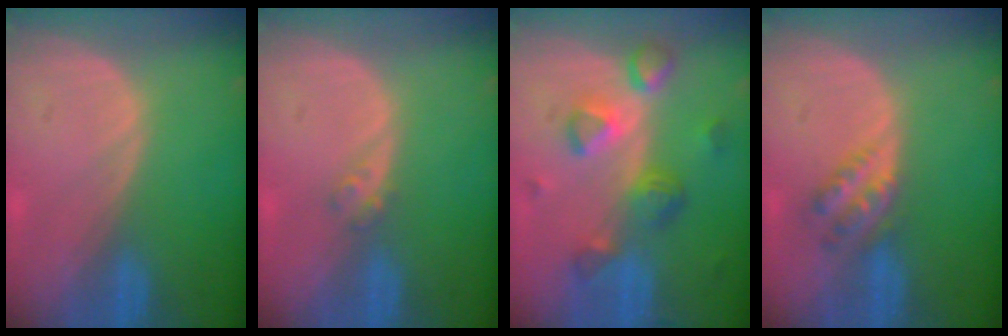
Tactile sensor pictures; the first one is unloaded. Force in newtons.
{"total": 1.6, "press": 1.4, "slide": 0.8}
{"total": 8.0, "press": 7.2, "slide": 3.5}
{"total": 4.5, "press": 4.0, "slide": 2.0}